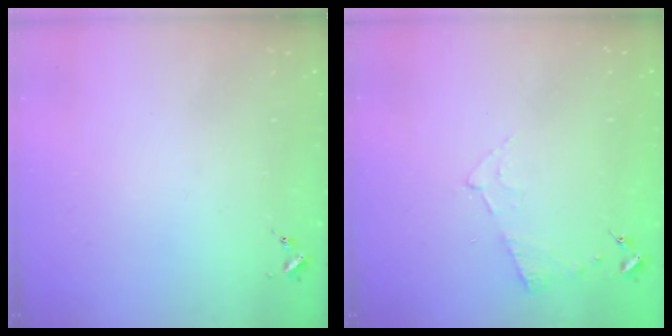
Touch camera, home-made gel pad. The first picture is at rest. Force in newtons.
{"total": 5.2, "press": 5.1, "slide": 0.6}